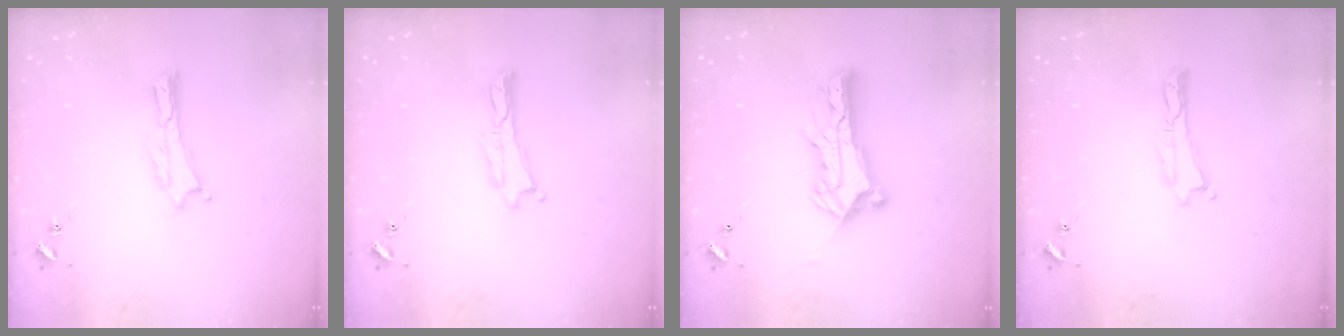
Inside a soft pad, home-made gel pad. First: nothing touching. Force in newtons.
{"total": 0.0}
{"total": 10.5, "press": 10.5, "slide": 0.8}
{"total": 0.0}